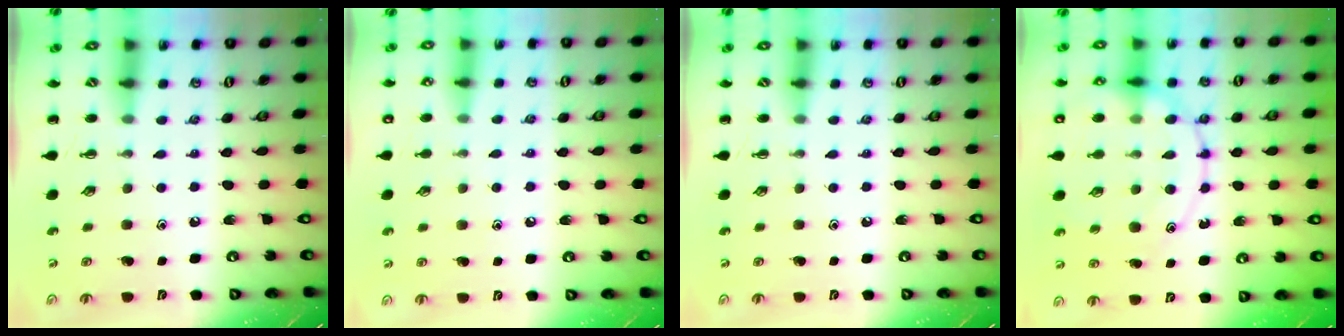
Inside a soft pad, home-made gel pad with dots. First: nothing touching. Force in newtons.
{"total": 5.2, "press": 5.0, "slide": 1.4}
{"total": 0.0}
{"total": 18.3, "press": 18.2, "slide": 2.0}